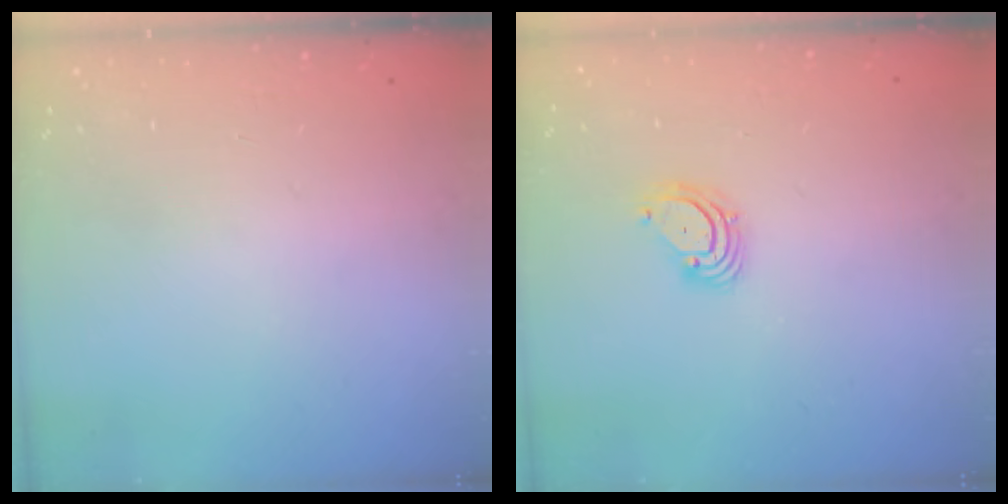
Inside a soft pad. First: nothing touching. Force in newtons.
{"total": 3.4, "press": 3.4, "slide": 0.1}